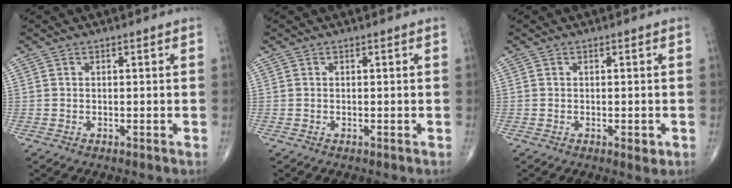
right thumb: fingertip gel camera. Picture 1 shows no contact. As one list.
[{"total": 0.0}, {"total": 1.6, "force": [-0.5, 0.6, 1.4], "torque": [-0.014, -0.003, -0.004]}]